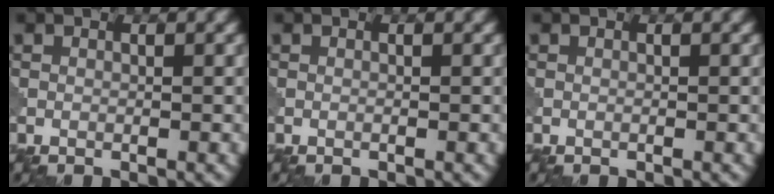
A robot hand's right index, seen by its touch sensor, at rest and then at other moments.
{"total": 0.0}
{"total": 0.0}